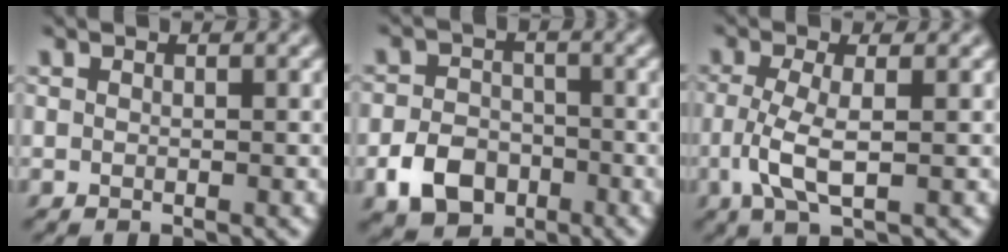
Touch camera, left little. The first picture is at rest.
{"total": 5.0, "force": [-2.5, 3.6, 2.5], "torque": [-0.045, -0.002, -0.052]}
{"total": 3.6, "force": [-0.7, 0.9, 3.4], "torque": [-0.082, -0.003, -0.016]}